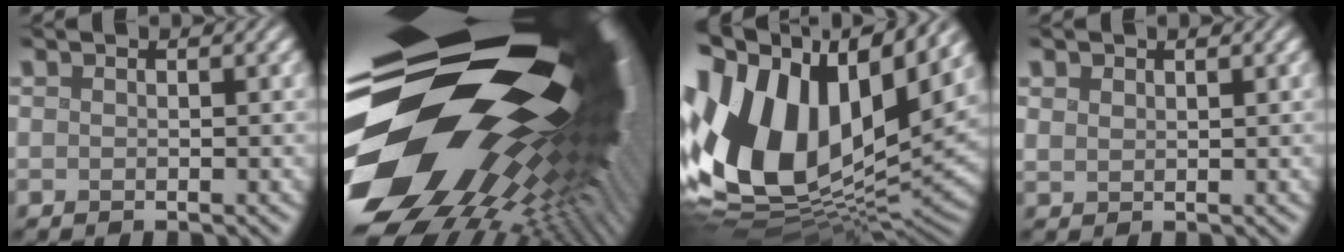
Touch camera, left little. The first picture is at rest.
{"total": 21.9, "force": [0.4, 12.9, 17.6], "torque": [-0.307, -0.027, 0.018]}
{"total": 18.2, "force": [4.4, 10.9, 14.0], "torque": [-0.295, 0.015, 0.073]}
{"total": 1.4, "force": [1.0, 0.8, 0.6], "torque": [-0.009, 0.001, 0.018]}